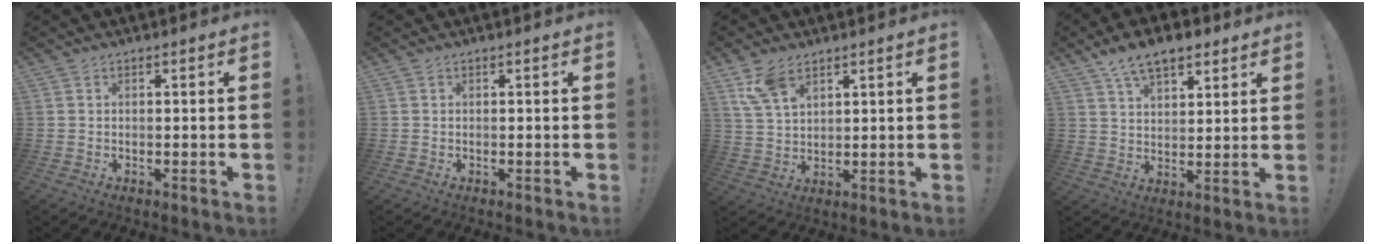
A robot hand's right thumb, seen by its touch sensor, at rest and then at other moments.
{"total": 0.0}
{"total": 7.8, "force": [5.0, 4.0, 4.6], "torque": [-0.091, -0.016, 0.099]}
{"total": 10.0, "force": [6.6, 5.0, 5.7], "torque": [-0.090, -0.020, 0.121]}